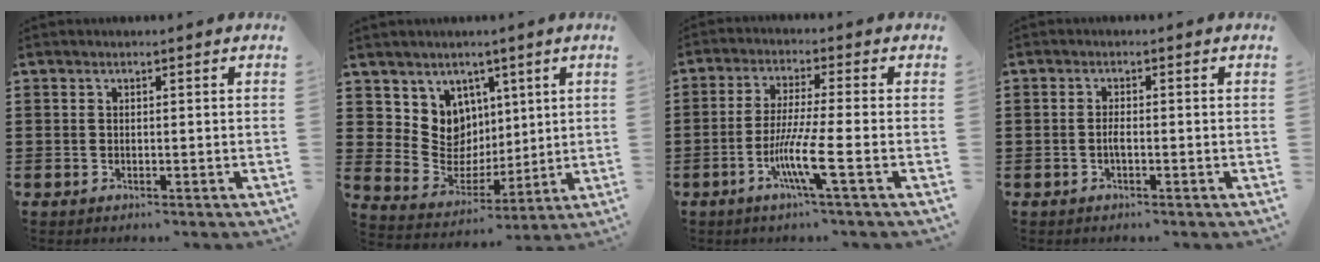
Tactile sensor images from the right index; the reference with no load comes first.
{"total": 8.3, "force": [3.3, 7.5, 1.4], "torque": [-0.064, -0.030, 0.070]}
{"total": 8.0, "force": [-3.1, -0.1, 7.4], "torque": [-0.151, -0.020, -0.060]}
{"total": 1.7, "force": [-0.6, 0.1, 1.6], "torque": [-0.039, -0.005, -0.014]}